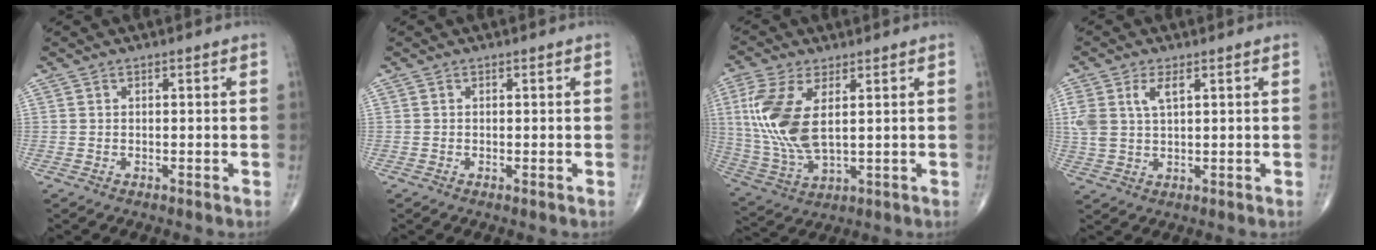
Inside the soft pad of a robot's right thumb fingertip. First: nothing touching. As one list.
[{"total": 0.0}, {"total": 13.7, "force": [2.8, 6.5, 11.8], "torque": [-0.270, -0.012, 0.065]}, {"total": 6.1, "force": [2.3, 2.9, 4.8], "torque": [-0.113, 0.003, 0.051]}]